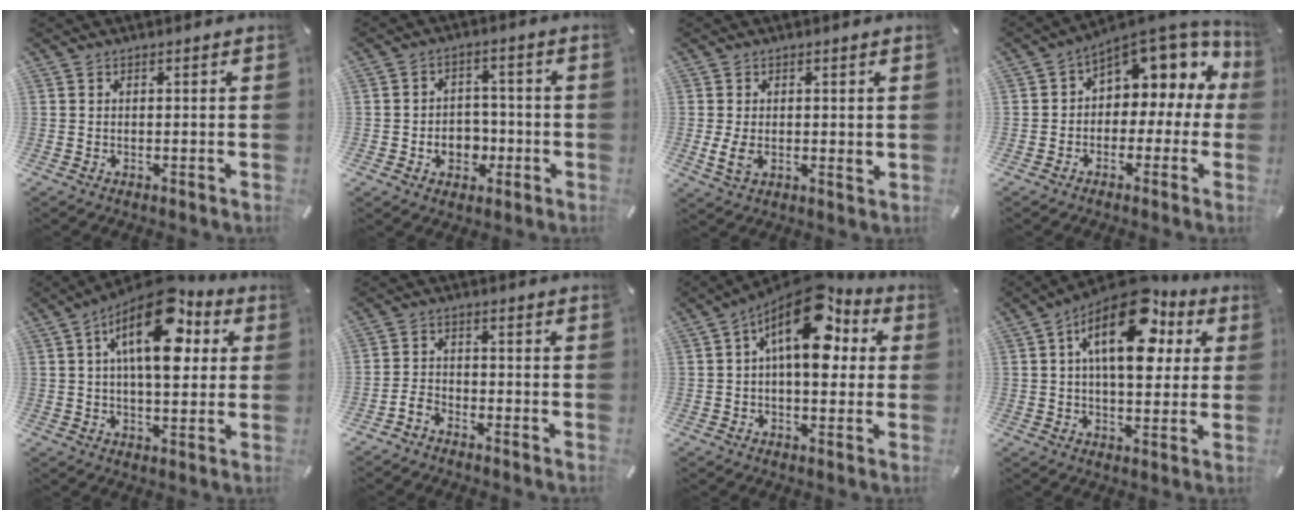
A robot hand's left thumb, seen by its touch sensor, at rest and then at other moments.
{"total": 6.8, "force": [-2.0, 5.8, 3.0], "torque": [-0.052, 0.014, -0.032]}
{"total": 4.4, "force": [0.2, 2.8, 3.4], "torque": [-0.061, -0.007, 0.000]}
{"total": 7.7, "force": [3.8, 5.7, 3.5], "torque": [-0.057, -0.038, 0.071]}
{"total": 17.6, "force": [6.6, 8.1, 14.1], "torque": [-0.236, -0.023, 0.107]}
{"total": 3.5, "force": [-2.7, 1.9, 1.0], "torque": [-0.025, 0.013, -0.053]}
{"total": 15.8, "force": [5.7, 8.1, 12.3], "torque": [-0.177, -0.040, 0.097]}
{"total": 19.1, "force": [7.2, 9.8, 14.7], "torque": [-0.236, -0.032, 0.117]}